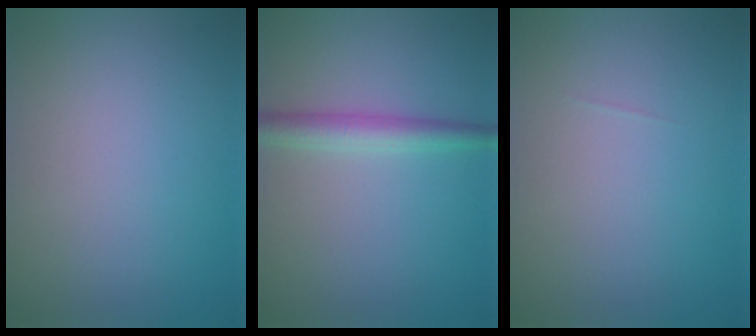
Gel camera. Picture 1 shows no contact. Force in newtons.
{"total": 2.7, "press": 2.7, "slide": 0.1}
{"total": 0.0}